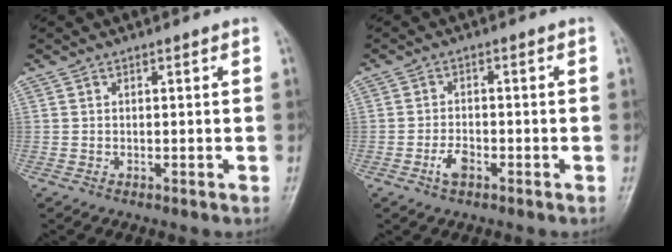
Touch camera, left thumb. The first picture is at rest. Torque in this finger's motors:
{"motor_torque": [-0.44, 0.50, 0.60, 0.37, 0.00]}